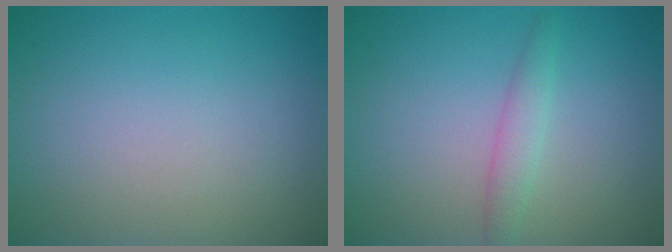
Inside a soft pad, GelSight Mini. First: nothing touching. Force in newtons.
{"total": 1.7, "press": 1.7, "slide": 0.0}